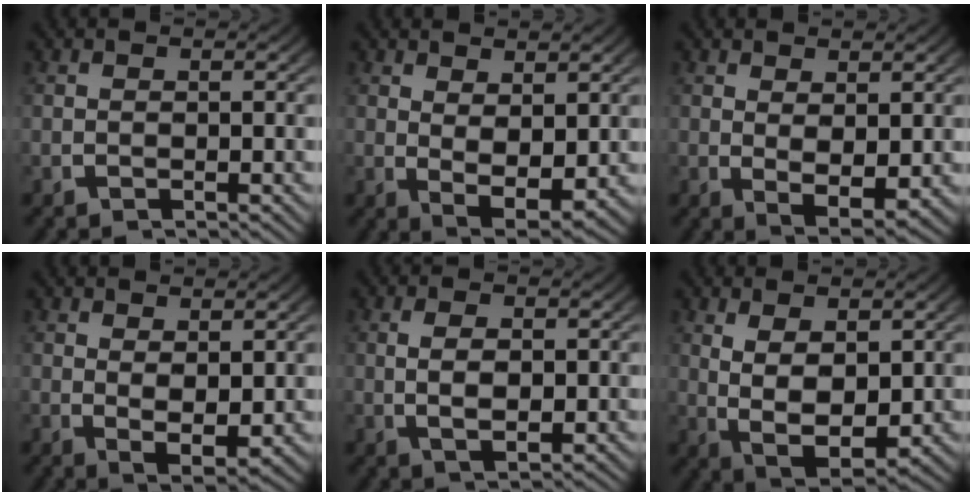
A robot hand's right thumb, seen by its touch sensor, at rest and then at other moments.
{"total": 4.4, "force": [0.4, 2.7, 3.5], "torque": [-0.066, -0.024, 0.018]}
{"total": 3.7, "force": [0.2, 2.1, 3.1], "torque": [-0.056, -0.020, 0.014]}
{"total": 3.5, "force": [0.4, 2.0, 2.8], "torque": [-0.049, -0.017, 0.018]}
{"total": 2.9, "force": [0.1, 1.5, 2.5], "torque": [-0.045, -0.008, 0.011]}
{"total": 7.5, "force": [-0.9, 4.9, 5.6], "torque": [-0.124, -0.040, 0.006]}